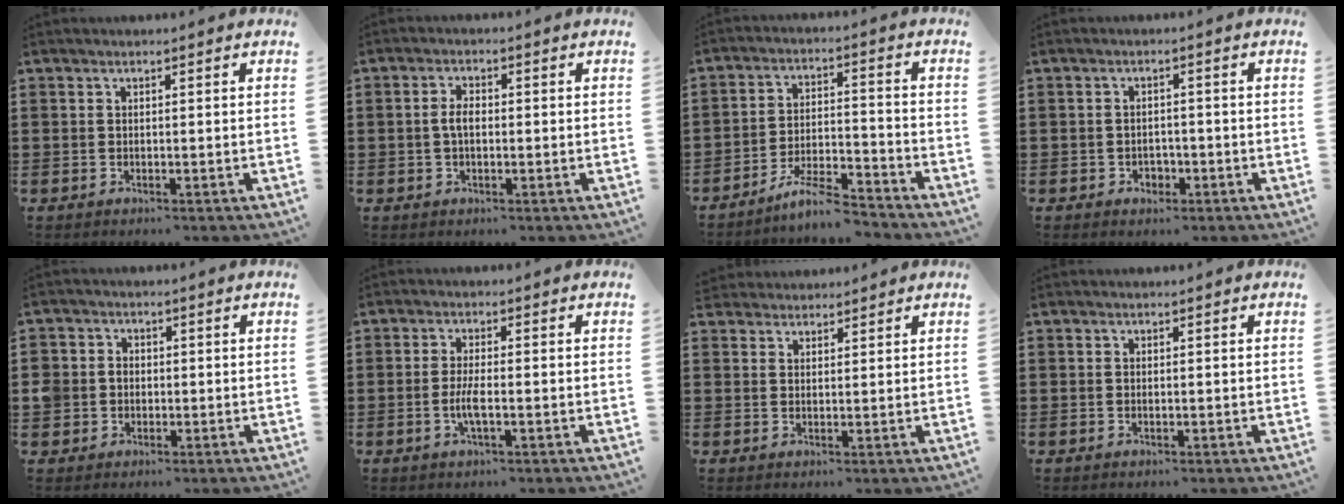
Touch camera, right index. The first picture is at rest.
{"total": 2.8, "force": [-0.2, 1.4, 2.4], "torque": [-0.054, 0.000, -0.006]}
{"total": 6.7, "force": [-6.1, 0.5, 2.9], "torque": [-0.060, 0.001, -0.116]}
{"total": 1.9, "force": [-0.8, 1.5, 0.7], "torque": [-0.017, 0.002, -0.020]}
{"total": 3.1, "force": [-0.3, 3.0, 0.8], "torque": [-0.034, 0.007, -0.012]}
{"total": 3.4, "force": [-1.0, 0.7, 3.2], "torque": [-0.070, -0.004, -0.022]}
{"total": 2.1, "force": [1.9, 0.6, -0.4], "torque": [0.002, 0.006, 0.040]}
{"total": 0.0}